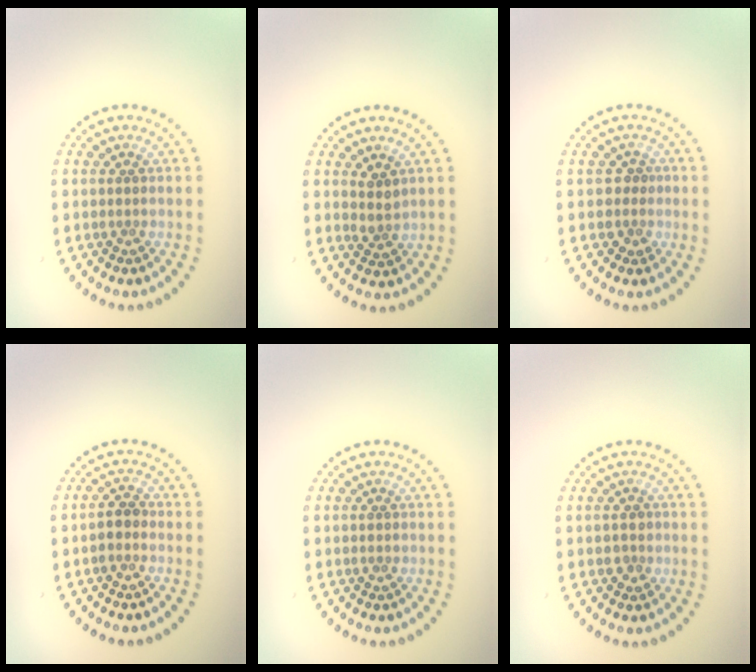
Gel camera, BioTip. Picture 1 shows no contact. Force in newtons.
{"total": 1.5, "press": 1.2, "slide": 0.9}
{"total": 1.5, "press": 1.2, "slide": 0.8}
{"total": 1.6, "press": 1.4, "slide": 0.7}
{"total": 0.5, "press": 0.5, "slide": 0.0}
{"total": 1.3, "press": 1.3, "slide": 0.4}